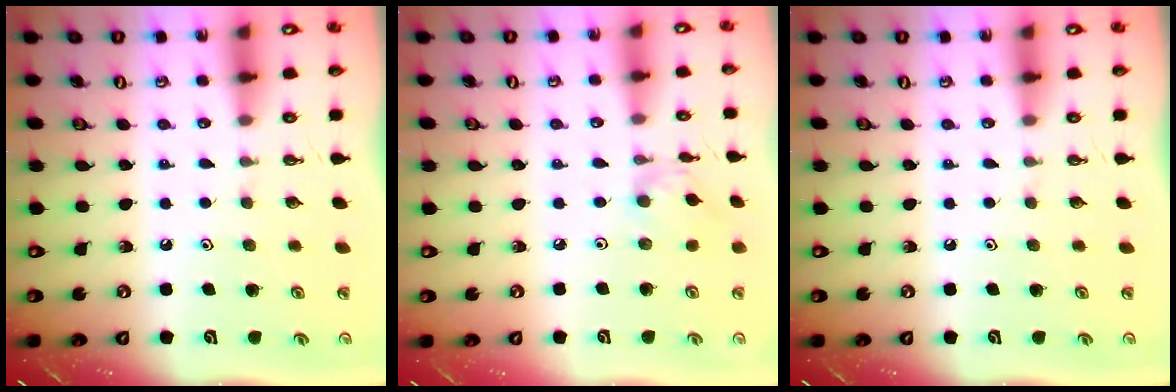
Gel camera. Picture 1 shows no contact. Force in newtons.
{"total": 2.9, "press": 2.9, "slide": 0.2}
{"total": 0.0}